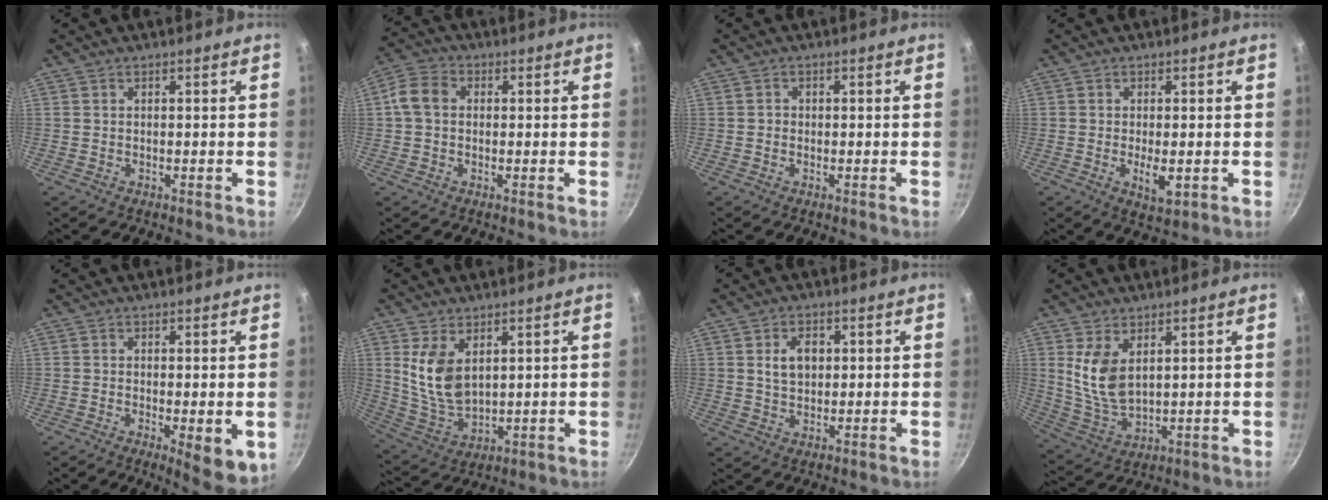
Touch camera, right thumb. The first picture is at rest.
{"total": 6.1, "force": [0.5, 4.6, 3.8], "torque": [-0.075, 0.019, 0.003]}
{"total": 0.9, "force": [-0.2, 0.9, 0.3], "torque": [0.002, 0.003, -0.005]}
{"total": 4.2, "force": [-0.9, 1.7, 3.8], "torque": [-0.061, -0.008, -0.010]}
{"total": 7.1, "force": [-1.7, 2.2, 6.5], "torque": [-0.087, -0.020, -0.022]}
{"total": 10.2, "force": [3.5, 5.9, 7.6], "torque": [-0.134, -0.021, 0.085]}
{"total": 5.3, "force": [1.3, 3.6, 3.7], "torque": [-0.048, -0.003, 0.023]}
{"total": 9.2, "force": [3.2, 5.0, 7.0], "torque": [-0.129, -0.020, 0.079]}